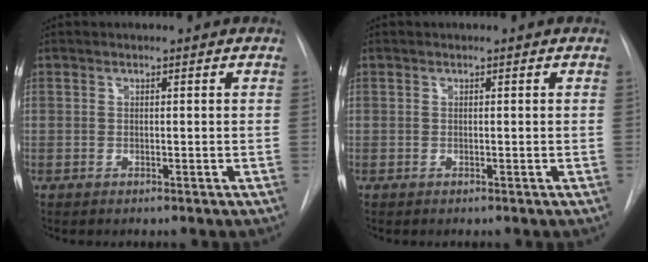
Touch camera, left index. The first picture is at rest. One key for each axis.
{"total": 0.0}